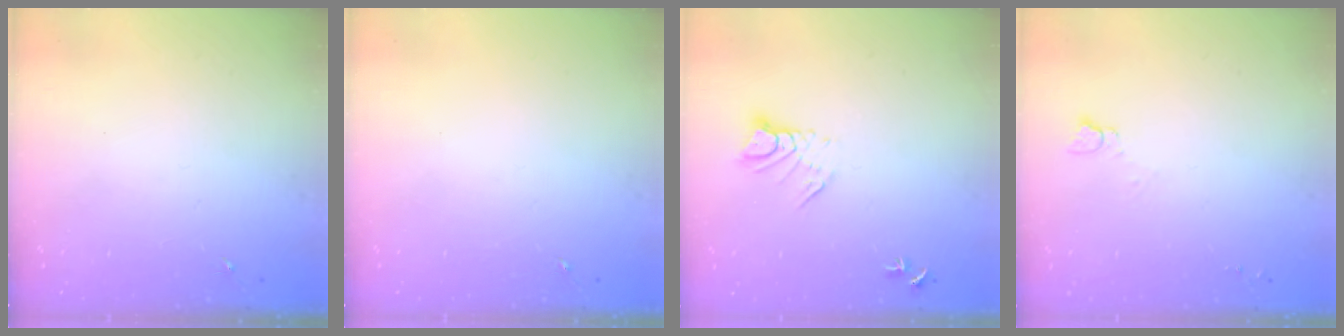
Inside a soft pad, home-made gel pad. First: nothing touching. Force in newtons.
{"total": 0.0}
{"total": 6.6, "press": 6.6, "slide": 0.7}
{"total": 2.7, "press": 2.7, "slide": 0.3}